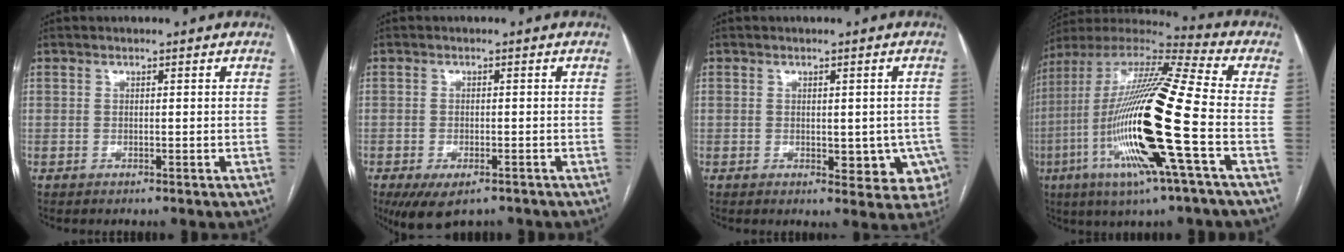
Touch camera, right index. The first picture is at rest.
{"total": 6.1, "force": [-4.1, 2.8, 3.6], "torque": [-0.059, -0.009, -0.062]}
{"total": 7.8, "force": [-1.2, 4.6, 6.2], "torque": [-0.057, 0.010, -0.005]}
{"total": 23.6, "force": [-5.7, 0.9, 22.9], "torque": [-0.462, -0.026, -0.119]}